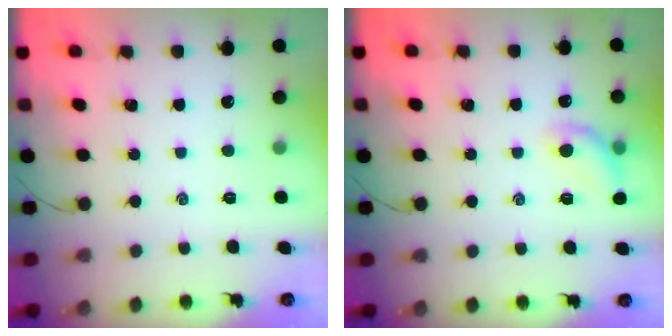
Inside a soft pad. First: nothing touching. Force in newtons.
{"total": 9.4, "press": 9.2, "slide": 1.8}